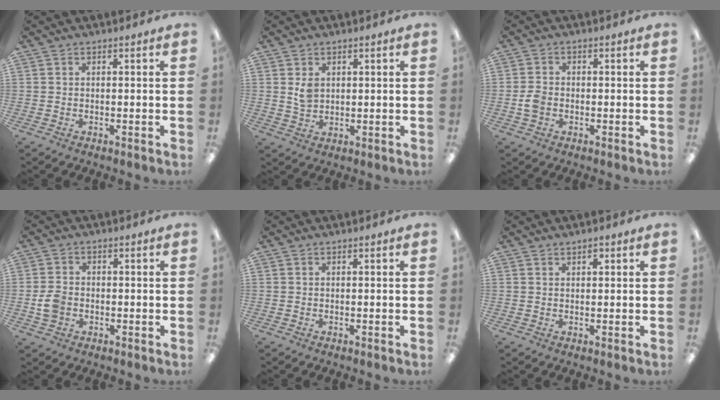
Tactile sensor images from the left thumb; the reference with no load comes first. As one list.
[{"total": 3.9, "force": [1.7, 2.9, 1.9], "torque": [-0.027, -0.003, 0.029]}, {"total": 3.4, "force": [-0.6, 2.7, 2.0], "torque": [-0.034, 0.006, -0.011]}, {"total": 4.7, "force": [-0.9, 3.8, 2.6], "torque": [-0.043, 0.003, -0.017]}, {"total": 0.0}, {"total": 1.4, "force": [1.1, 0.7, 0.4], "torque": [-0.001, -0.004, 0.020]}]